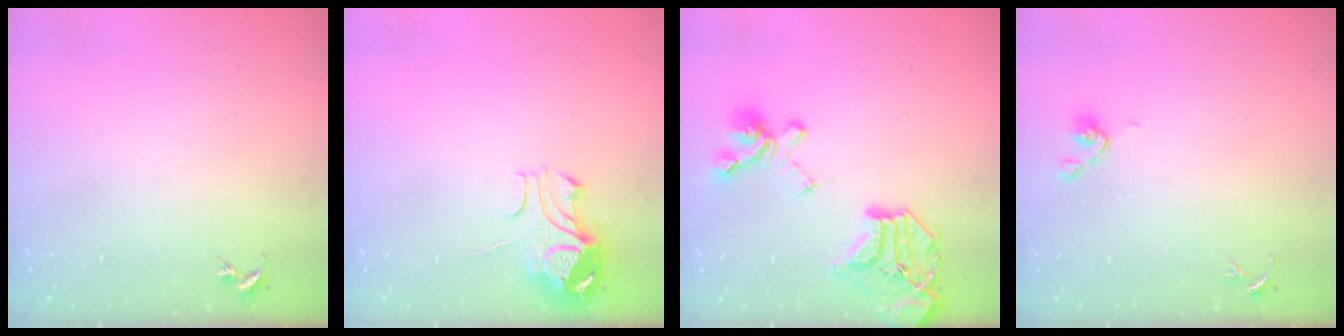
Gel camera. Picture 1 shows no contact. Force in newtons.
{"total": 9.8, "press": 9.8, "slide": 1.2}
{"total": 20.3, "press": 20.2, "slide": 2.2}
{"total": 5.9, "press": 5.4, "slide": 2.4}